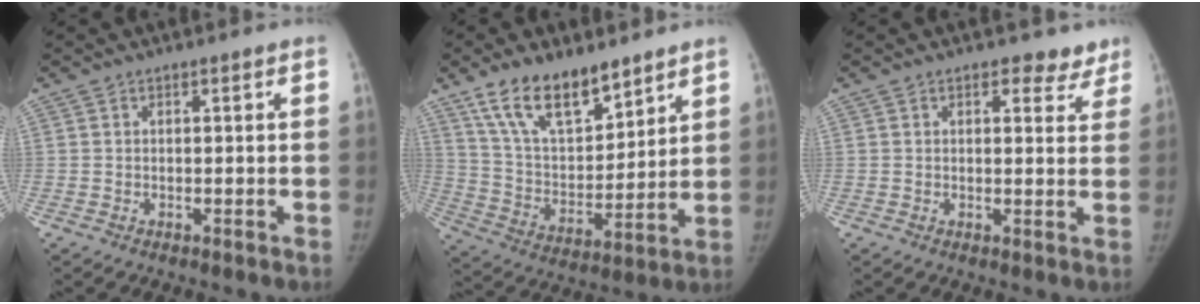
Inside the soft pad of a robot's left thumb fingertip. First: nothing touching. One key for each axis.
{"total": 16.3, "fx": 11.5, "fy": 7.3, "fz": 9.0, "tx": -0.118, "ty": -0.066, "tz": 0.218}
{"total": 4.5, "fx": 3.4, "fy": 2.4, "fz": 1.6, "tx": 0.015, "ty": -0.017, "tz": 0.035}